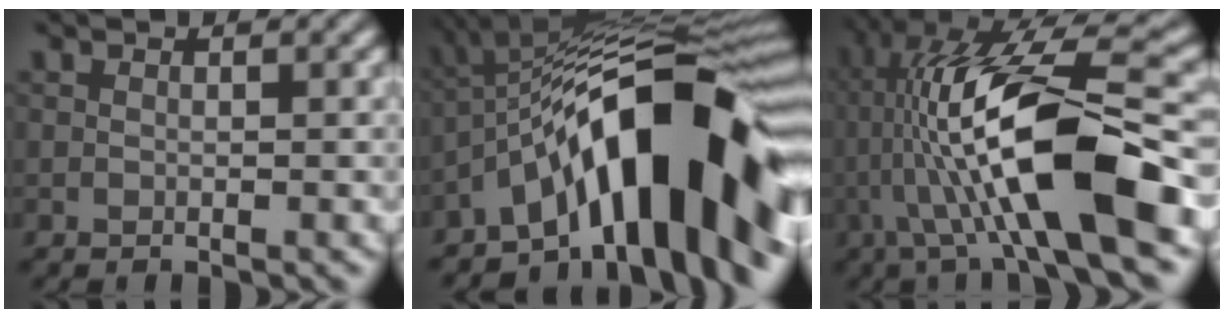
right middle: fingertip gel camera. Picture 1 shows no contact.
{"total": 14.2, "force": [-5.7, 4.8, 12.1], "torque": [-0.156, 0.046, -0.095]}
{"total": 12.2, "force": [-2.2, 2.1, 11.8], "torque": [-0.223, 0.034, -0.028]}